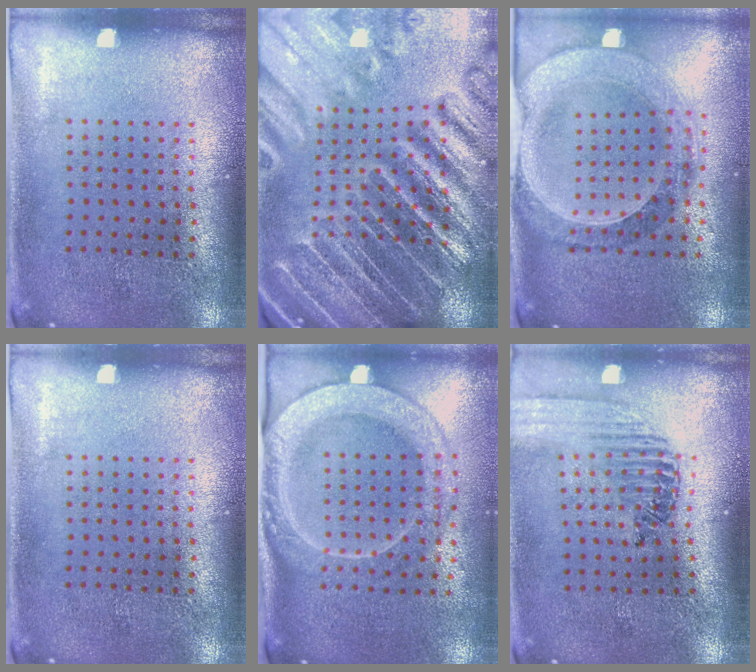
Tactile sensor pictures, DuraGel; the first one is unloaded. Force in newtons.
{"total": 5.0, "press": 4.4, "slide": 2.3}
{"total": 1.5, "press": 1.4, "slide": 0.4}
{"total": 0.0}
{"total": 2.4, "press": 2.2, "slide": 1.1}
{"total": 1.4, "press": 1.4, "slide": 0.2}